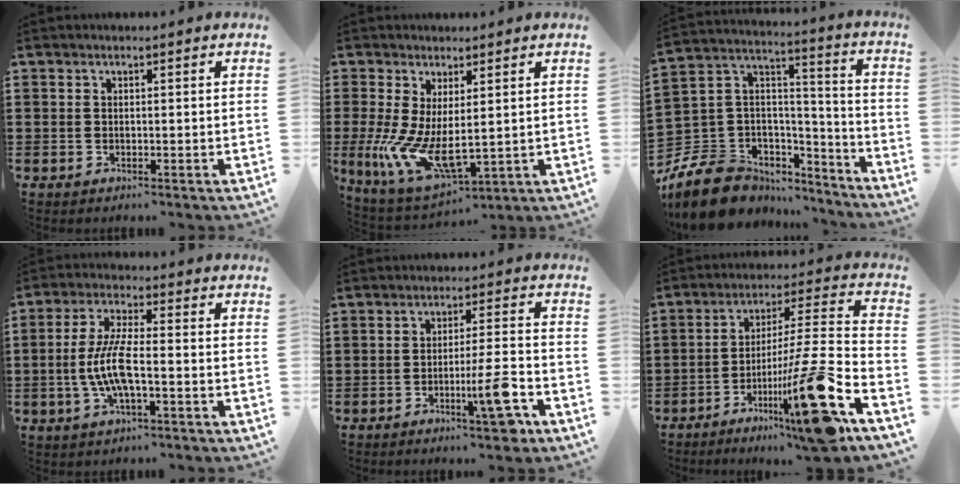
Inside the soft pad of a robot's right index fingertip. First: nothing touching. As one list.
[{"total": 8.6, "force": [-0.2, 3.1, 8.0], "torque": [-0.177, -0.030, 0.003]}, {"total": 10.8, "force": [-7.1, 7.5, 3.0], "torque": [-0.101, 0.008, -0.136]}, {"total": 7.6, "force": [-1.7, 2.2, 7.1], "torque": [-0.156, -0.009, -0.038]}, {"total": 8.6, "force": [-3.6, 1.0, 7.8], "torque": [-0.129, -0.002, -0.060]}, {"total": 18.6, "force": [-9.9, 0.3, 15.7], "torque": [-0.248, 0.009, -0.169]}]